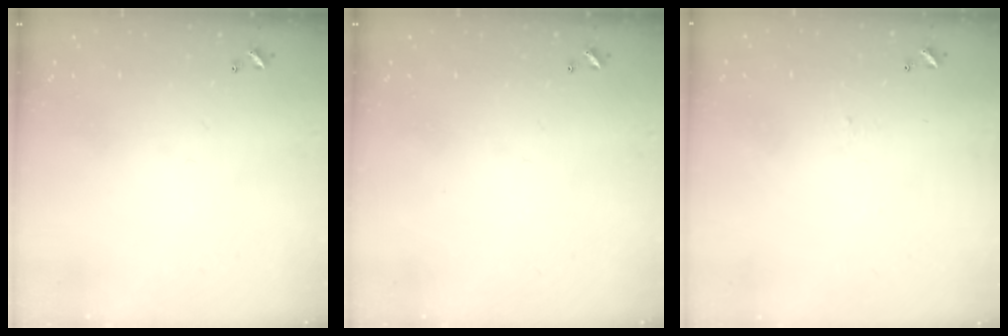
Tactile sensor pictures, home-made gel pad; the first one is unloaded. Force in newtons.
{"total": 0.0}
{"total": 2.1, "press": 2.1, "slide": 0.2}